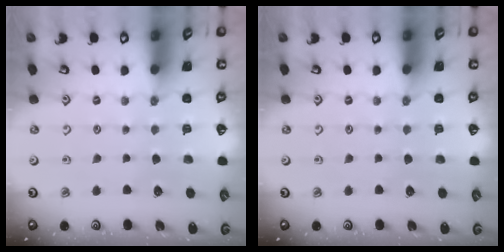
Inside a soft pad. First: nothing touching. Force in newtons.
{"total": 0.0}